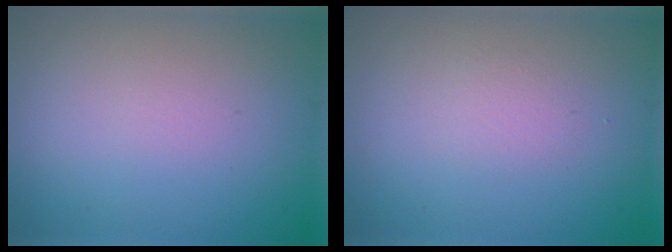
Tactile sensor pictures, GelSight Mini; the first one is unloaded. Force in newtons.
{"total": 0.8, "press": 0.8, "slide": 0.0}